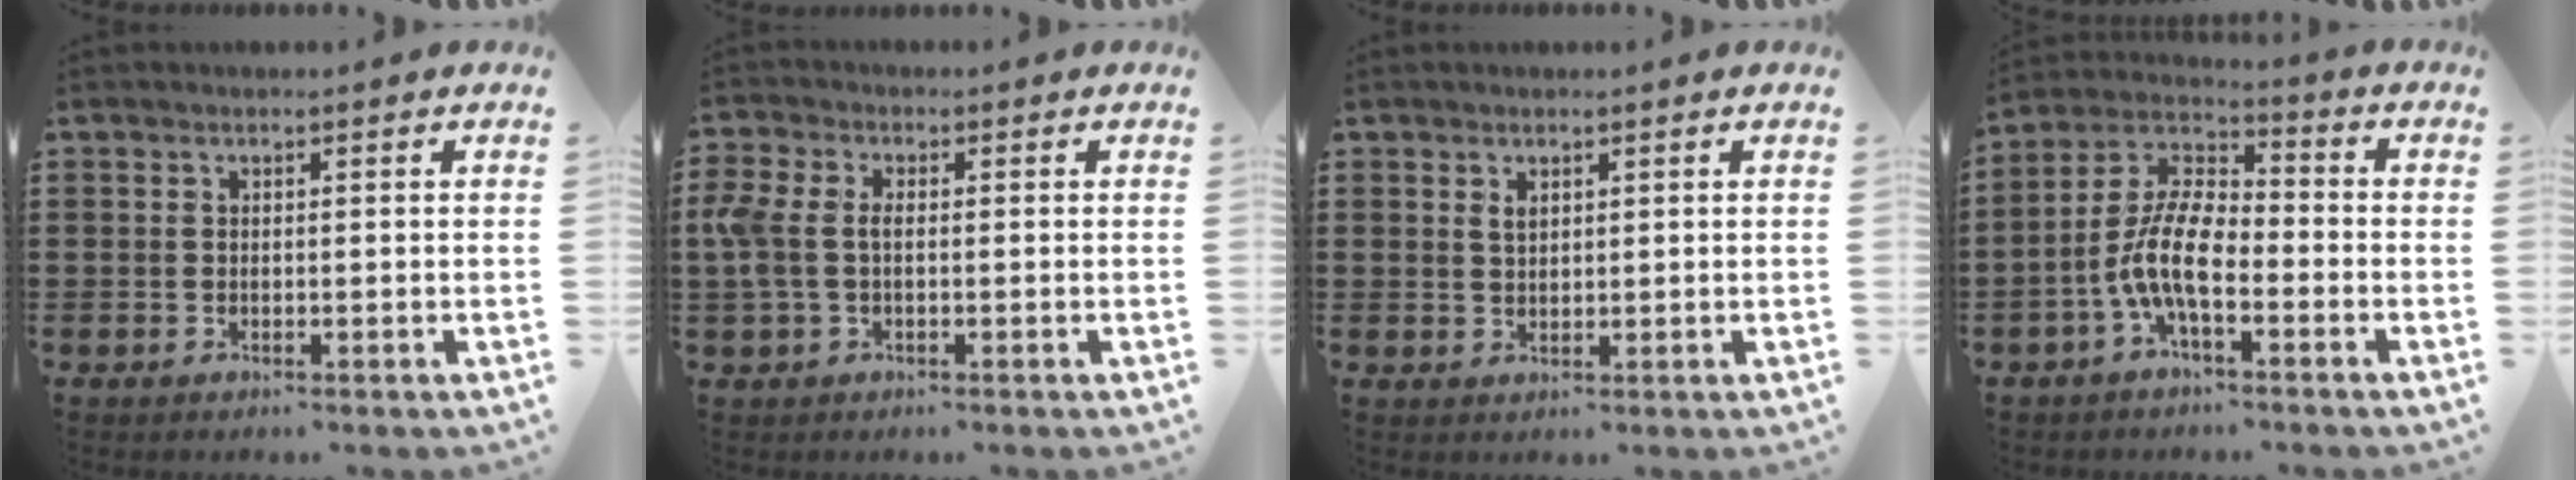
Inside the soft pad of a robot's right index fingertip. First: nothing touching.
{"total": 4.3, "force": [-0.2, 2.6, 3.4], "torque": [-0.104, -0.005, -0.016]}
{"total": 1.3, "force": [0.8, 0.6, 0.7], "torque": [-0.016, 0.002, 0.015]}
{"total": 9.6, "force": [-3.6, 3.7, 8.1], "torque": [-0.197, -0.005, -0.076]}